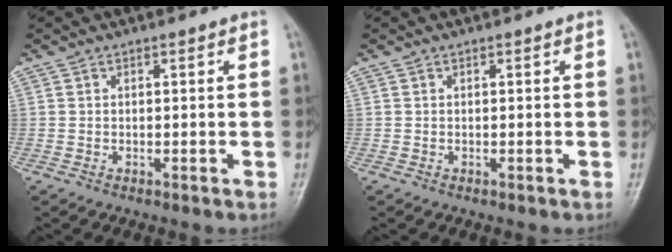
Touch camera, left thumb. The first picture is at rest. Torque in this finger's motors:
{"motor_torque": [0.00, 0.00, 0.01, -0.04, 0.00]}